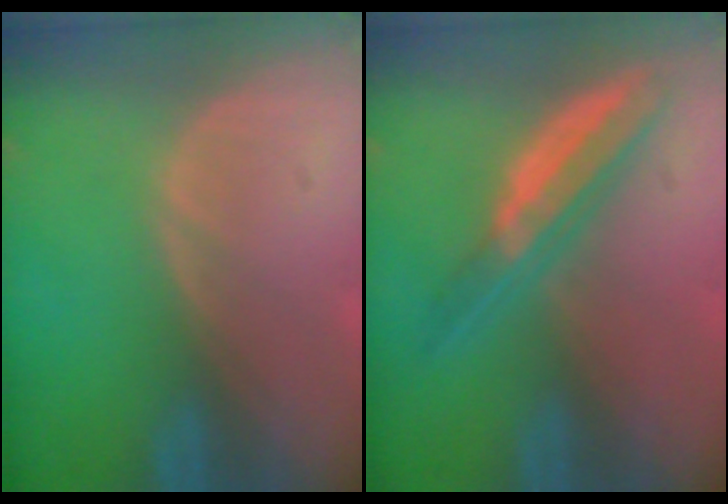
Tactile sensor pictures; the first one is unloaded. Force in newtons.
{"total": 6.3, "press": 5.6, "slide": 2.8}